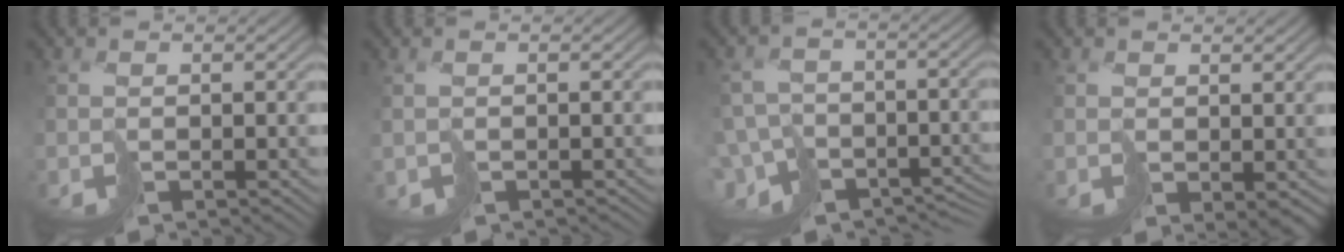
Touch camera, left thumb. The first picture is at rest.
{"total": 1.3, "force": [-0.3, 1.2, 0.4], "torque": [-0.010, -0.008, -0.003]}
{"total": 8.8, "force": [-6.0, 5.3, 3.7], "torque": [-0.077, -0.021, -0.099]}
{"total": 3.2, "force": [-0.3, 2.0, 2.5], "torque": [-0.050, -0.011, -0.001]}